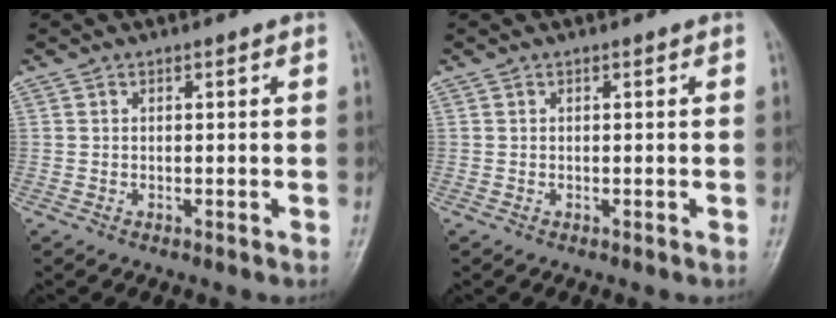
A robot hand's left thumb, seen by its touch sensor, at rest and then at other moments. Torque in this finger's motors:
{"motor_torque": [0.00, 0.00, 0.00, 0.00, 0.00]}